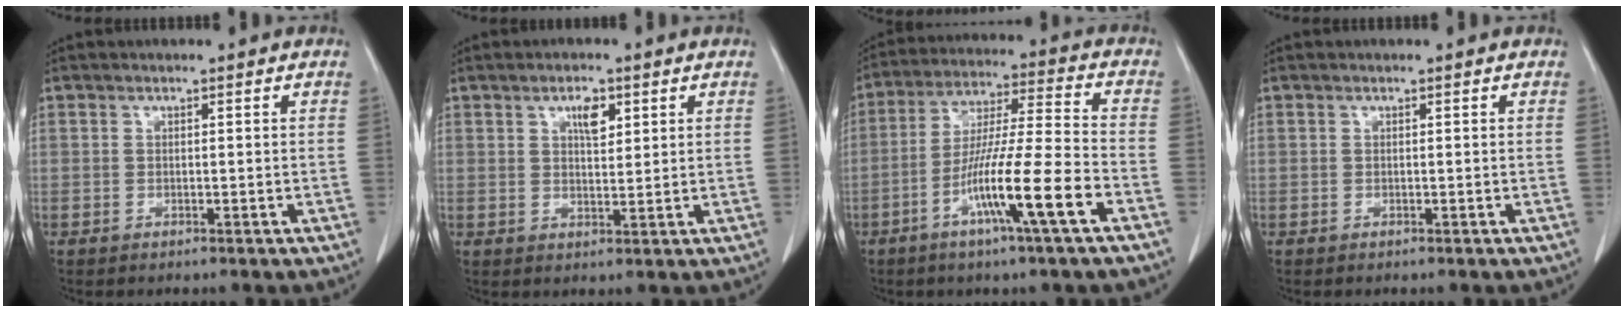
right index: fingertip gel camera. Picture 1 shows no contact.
{"total": 3.5, "force": [1.8, 1.7, 2.5], "torque": [-0.040, -0.002, 0.031]}
{"total": 13.6, "force": [-6.1, -0.7, 12.2], "torque": [-0.225, -0.008, -0.112]}
{"total": 0.0}